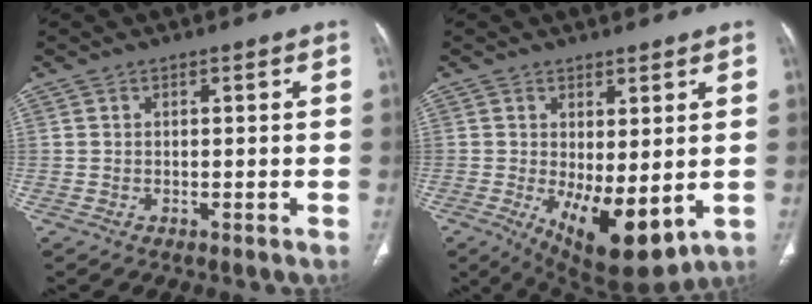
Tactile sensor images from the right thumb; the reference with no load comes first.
{"total": 12.0, "force": [-1.7, 5.1, 10.7], "torque": [-0.158, -0.025, -0.003]}